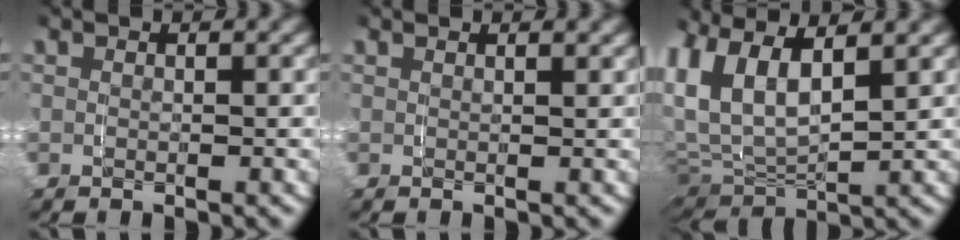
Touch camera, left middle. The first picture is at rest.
{"total": 0.6, "force": [0.6, -0.3, 0.0], "torque": [-0.003, 0.000, 0.010]}
{"total": 11.9, "force": [2.4, 9.0, 7.3], "torque": [-0.205, -0.006, 0.037]}